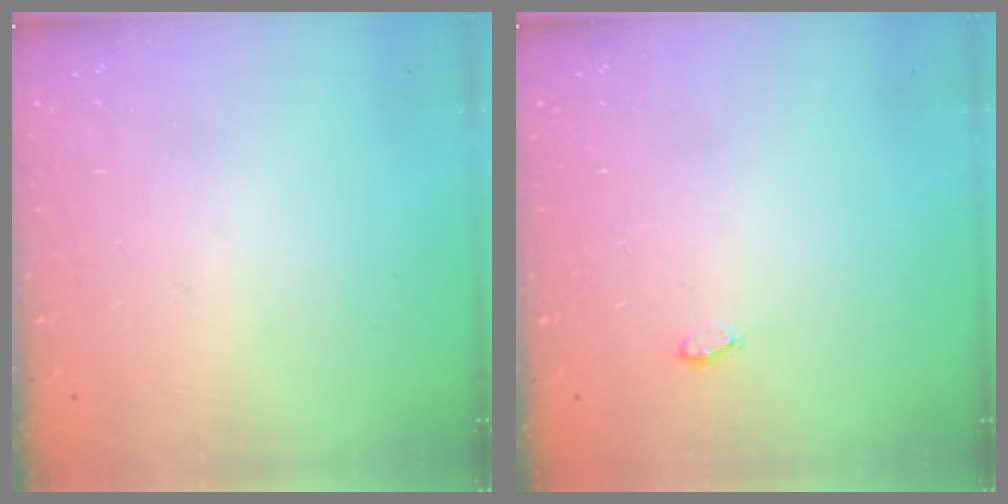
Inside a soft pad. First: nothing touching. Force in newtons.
{"total": 2.4, "press": 2.4, "slide": 0.3}